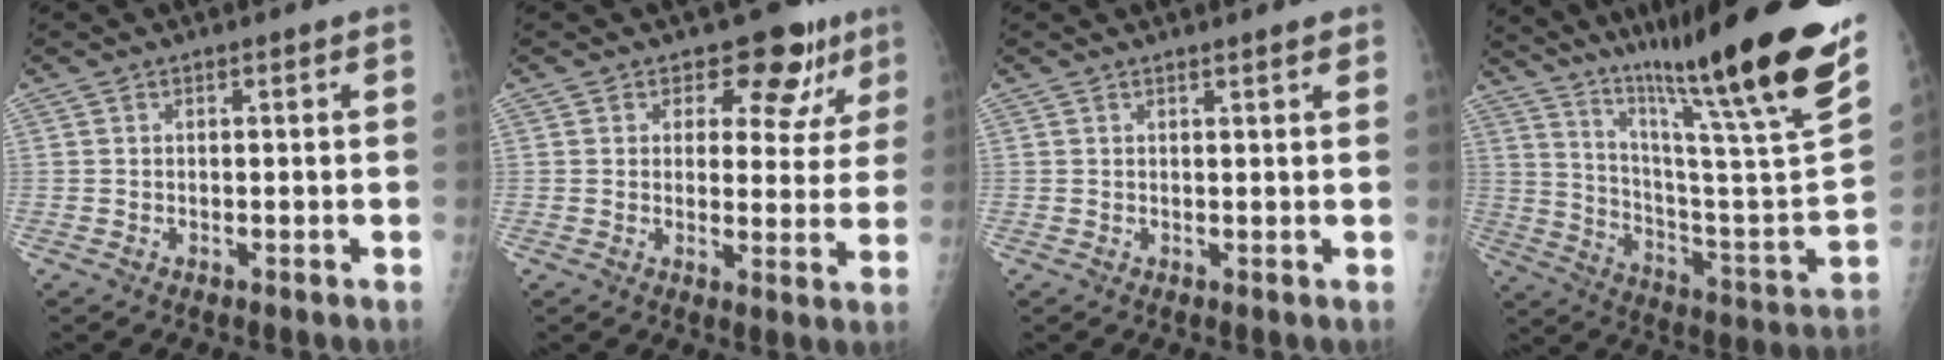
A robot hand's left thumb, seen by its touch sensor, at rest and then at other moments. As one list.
[{"total": 9.4, "force": [6.1, 6.0, 4.0], "torque": [-0.002, -0.029, 0.067]}, {"total": 1.6, "force": [1.3, 0.3, 0.8], "torque": [-0.007, -0.003, 0.016]}, {"total": 33.9, "force": [24.1, 2.8, 23.7], "torque": [-0.315, -0.124, 0.360]}]